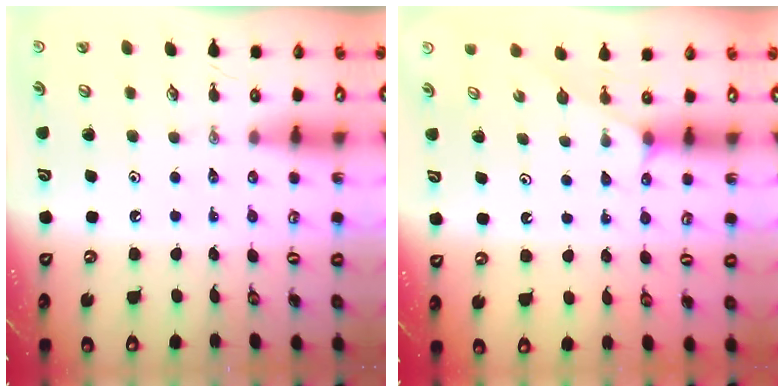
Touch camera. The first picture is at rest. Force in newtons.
{"total": 2.9, "press": 2.8, "slide": 0.5}